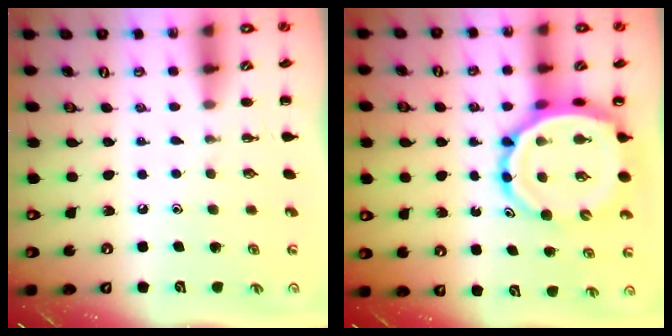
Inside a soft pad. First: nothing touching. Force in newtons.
{"total": 13.2, "press": 12.7, "slide": 3.7}